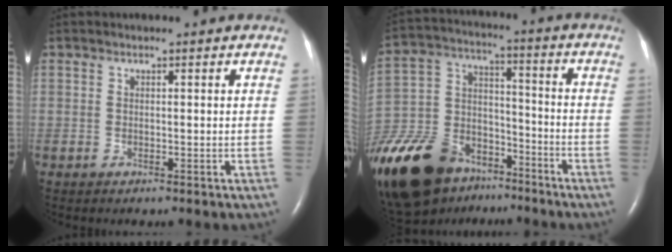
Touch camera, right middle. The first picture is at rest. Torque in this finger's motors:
{"motor_torque": [1.11, -1.03, 0.35, 0.09]}